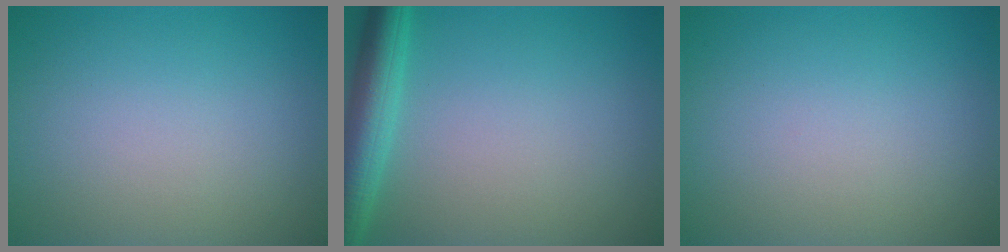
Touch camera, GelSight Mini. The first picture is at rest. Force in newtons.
{"total": 4.5, "press": 4.5, "slide": 0.2}
{"total": 0.0}